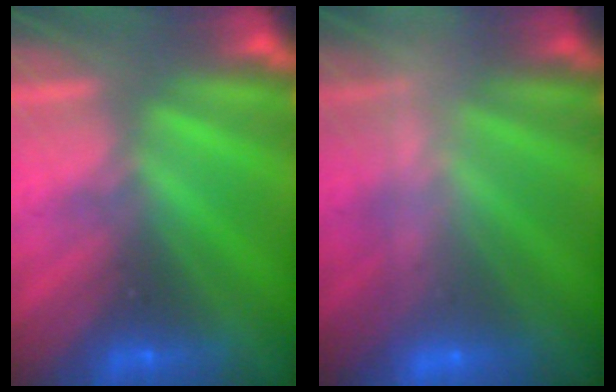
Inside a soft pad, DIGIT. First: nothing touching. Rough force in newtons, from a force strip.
{"total": 2.5}